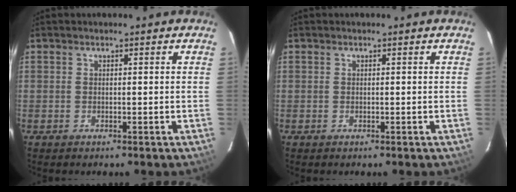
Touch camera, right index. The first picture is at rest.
{"total": 0.0}